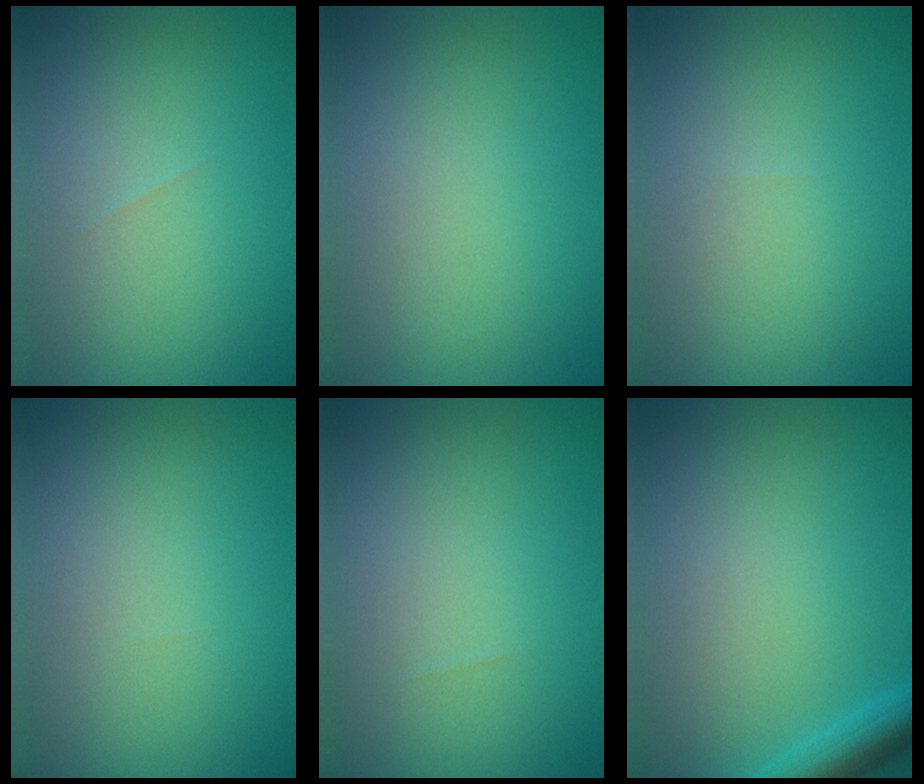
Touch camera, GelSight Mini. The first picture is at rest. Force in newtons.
{"total": 0.0}
{"total": 0.0}
{"total": 0.0}
{"total": 0.0}
{"total": 3.5, "press": 3.5, "slide": 0.2}